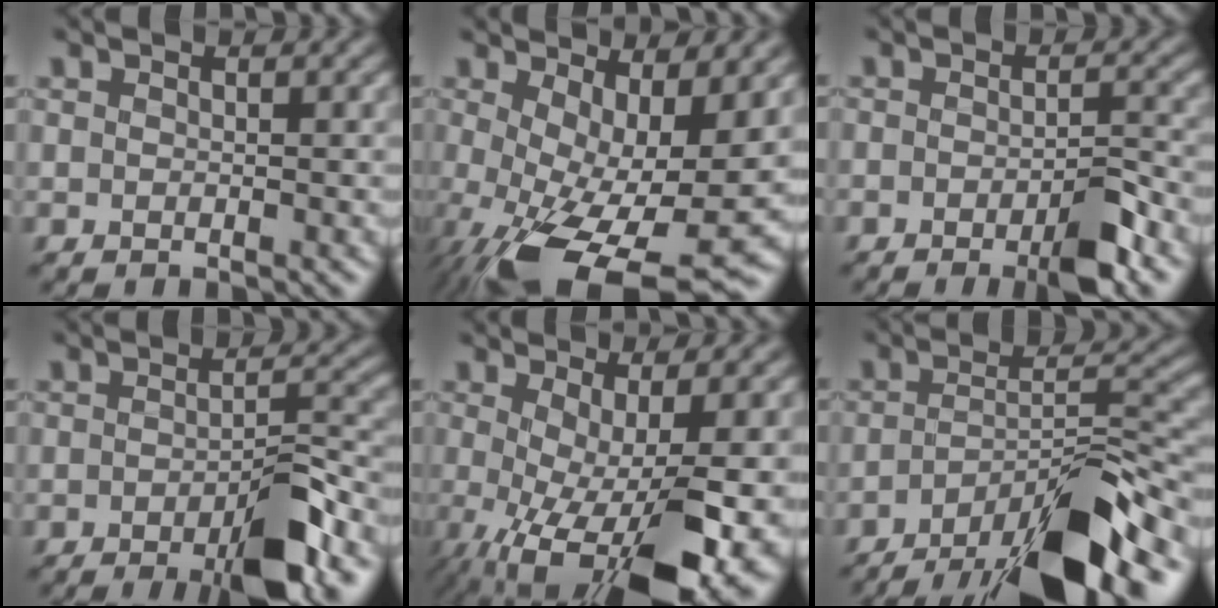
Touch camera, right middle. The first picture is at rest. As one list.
[{"total": 13.1, "force": [-3.2, 5.6, 11.4], "torque": [-0.198, -0.033, -0.028]}, {"total": 3.6, "force": [-2.3, 0.5, 2.8], "torque": [-0.046, 0.004, -0.037]}, {"total": 5.9, "force": [-3.2, 1.1, 4.9], "torque": [-0.074, 0.011, -0.046]}, {"total": 12.0, "force": [-3.1, 4.4, 10.8], "torque": [-0.180, -0.020, -0.027]}, {"total": 12.0, "force": [-8.3, 3.2, 8.1], "torque": [-0.142, 0.009, -0.137]}]